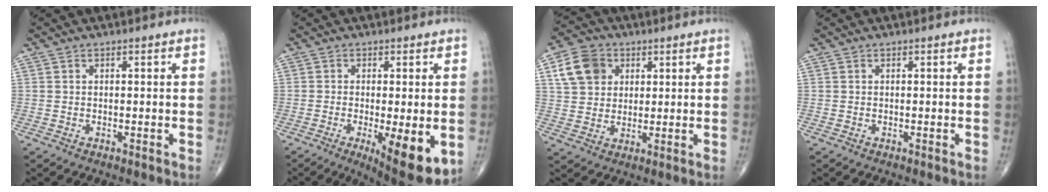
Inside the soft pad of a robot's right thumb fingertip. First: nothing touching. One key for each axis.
{"total": 11.5, "fx": -3.1, "fy": 3.3, "fz": 10.6, "tx": -0.152, "ty": -0.024, "tz": -0.038}
{"total": 9.1, "fx": 3.3, "fy": 7.3, "fz": 4.4, "tx": -0.061, "ty": -0.001, "tz": 0.060}
{"total": 0.0}